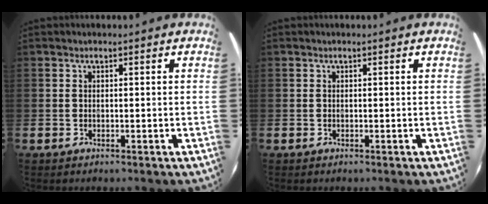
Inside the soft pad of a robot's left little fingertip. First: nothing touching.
{"total": 0.0}